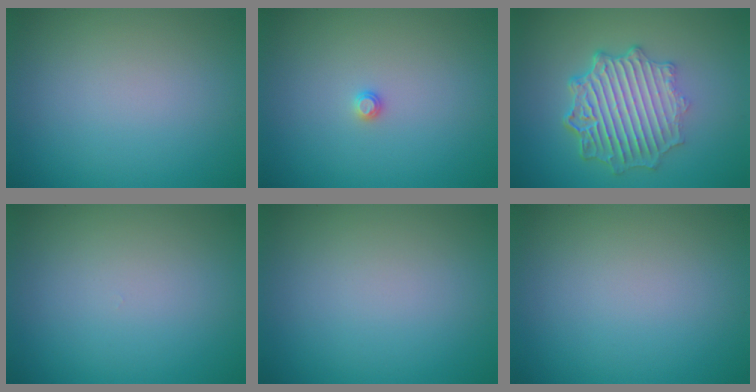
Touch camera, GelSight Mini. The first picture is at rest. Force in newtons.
{"total": 0.6, "press": 0.6, "slide": 0.2}
{"total": 7.0, "press": 5.4, "slide": 4.6}
{"total": 0.0}
{"total": 0.0}
{"total": 0.0}